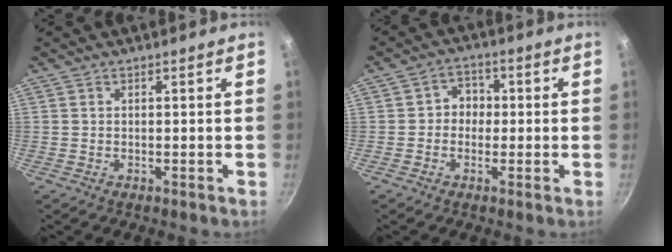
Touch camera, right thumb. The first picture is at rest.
{"total": 4.3, "force": [-0.3, 3.9, 1.9], "torque": [0.003, 0.011, -0.013]}